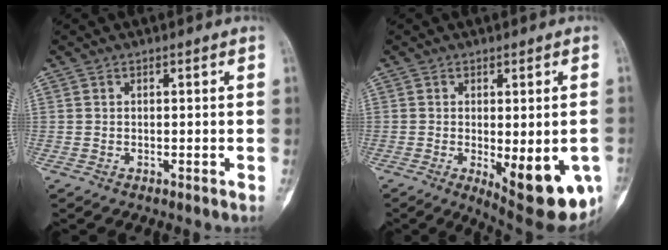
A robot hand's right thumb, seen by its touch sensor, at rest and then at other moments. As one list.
[{"total": 15.3, "force": [-4.7, 5.5, 13.5], "torque": [-0.133, -0.012, -0.042]}]